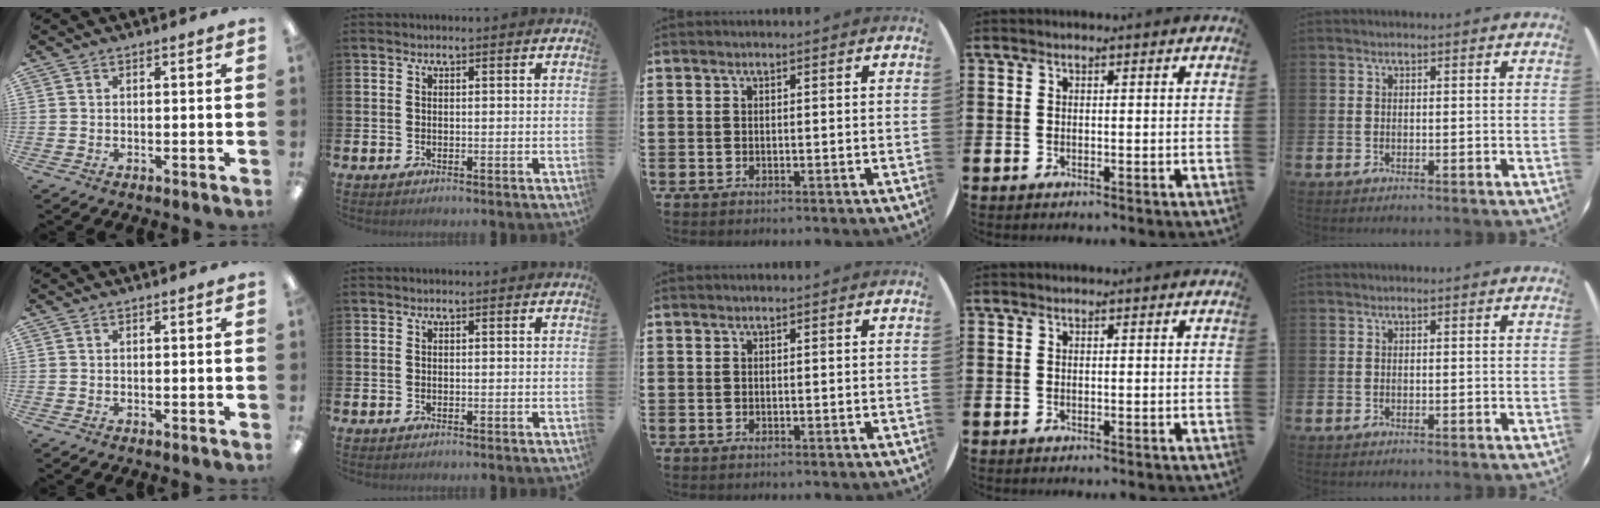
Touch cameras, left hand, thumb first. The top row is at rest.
{}